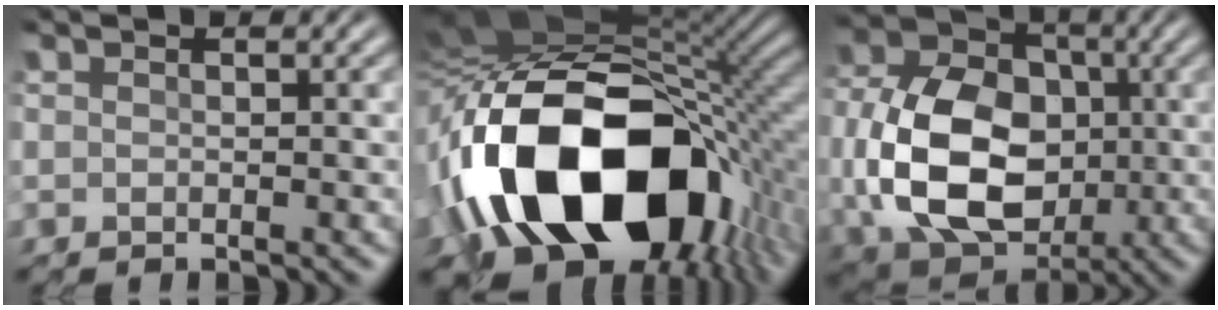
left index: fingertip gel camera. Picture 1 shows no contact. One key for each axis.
{"total": 18.4, "fx": -5.5, "fy": 10.8, "fz": 13.9, "tx": -0.272, "ty": -0.020, "tz": -0.073}
{"total": 12.5, "fx": -1.5, "fy": 8.9, "fz": 8.6, "tx": -0.197, "ty": -0.015, "tz": -0.024}